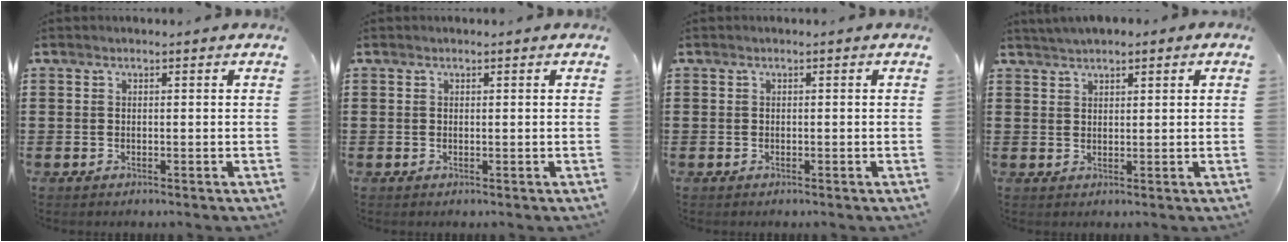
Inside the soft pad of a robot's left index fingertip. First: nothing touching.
{"total": 0.0}
{"total": 0.0}
{"total": 1.9, "force": [1.8, 0.5, 0.6], "torque": [-0.015, 0.006, 0.034]}